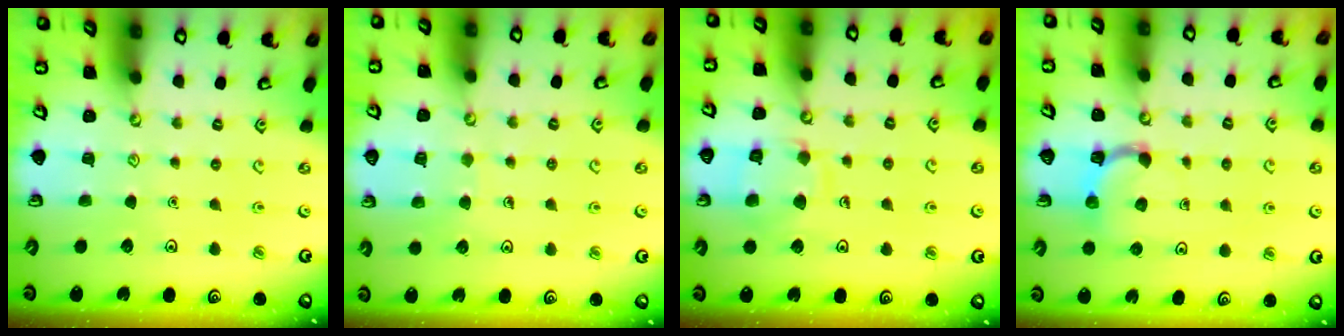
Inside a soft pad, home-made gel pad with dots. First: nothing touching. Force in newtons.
{"total": 5.9, "press": 5.9, "slide": 0.5}
{"total": 10.3, "press": 10.2, "slide": 0.7}
{"total": 5.1, "press": 5.0, "slide": 0.9}